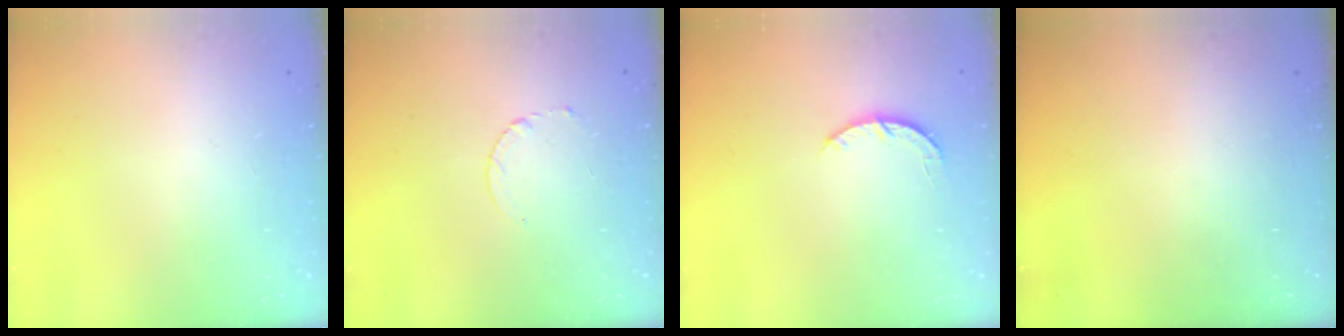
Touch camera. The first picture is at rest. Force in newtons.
{"total": 2.5, "press": 2.5, "slide": 0.3}
{"total": 3.7, "press": 3.7, "slide": 0.4}
{"total": 0.0}